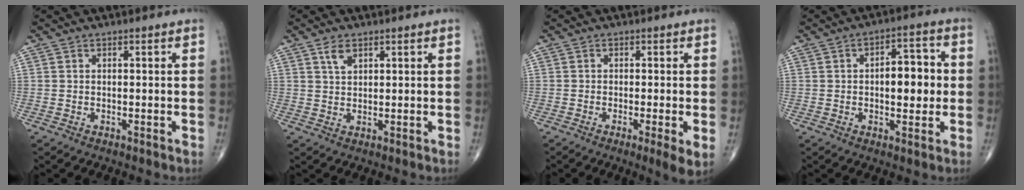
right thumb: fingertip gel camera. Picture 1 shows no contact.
{"total": 2.9, "force": [1.7, 1.5, 1.8], "torque": [-0.026, -0.005, 0.035]}
{"total": 4.1, "force": [-1.1, 0.4, 3.9], "torque": [-0.072, -0.014, -0.021]}
{"total": 8.6, "force": [0.1, 4.3, 7.4], "torque": [-0.083, 0.013, -0.002]}